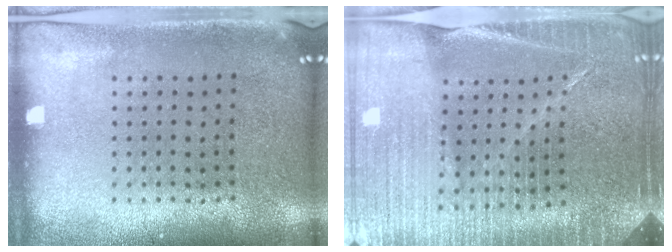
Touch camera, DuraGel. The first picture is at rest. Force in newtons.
{"total": 4.6, "press": 4.2, "slide": 1.8}